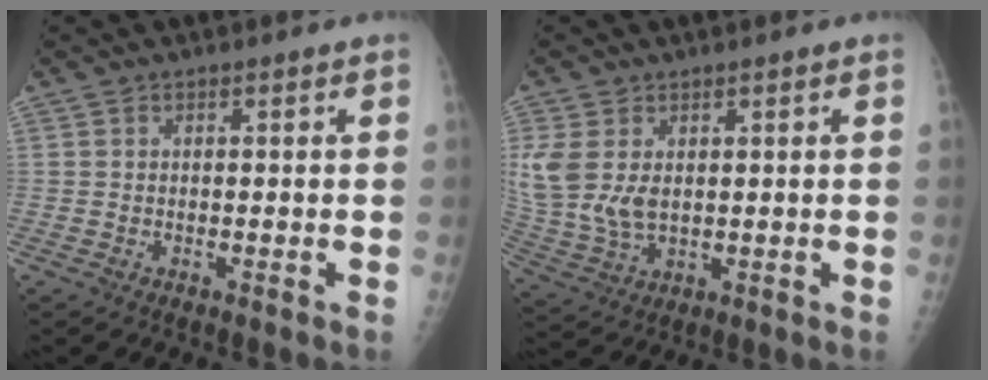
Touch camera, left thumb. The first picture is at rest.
{"total": 10.1, "force": [2.0, 6.7, 7.3], "torque": [-0.170, -0.009, 0.052]}